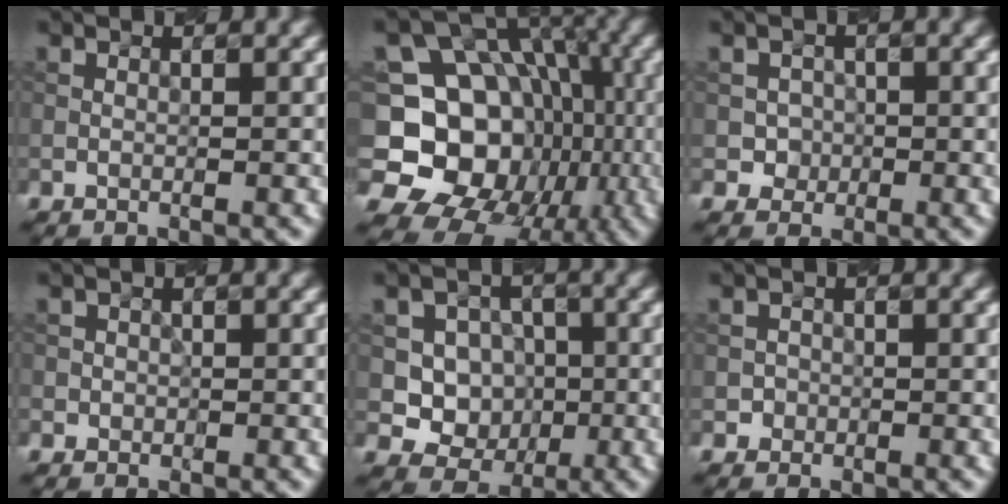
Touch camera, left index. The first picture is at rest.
{"total": 15.7, "force": [-2.6, 13.7, 7.1], "torque": [-0.116, -0.001, -0.072]}
{"total": 1.6, "force": [-0.3, 1.6, 0.2], "torque": [0.013, -0.001, -0.006]}
{"total": 0.9, "force": [0.0, 0.9, 0.1], "torque": [0.007, -0.002, -0.001]}
{"total": 6.4, "force": [-0.3, 5.9, 2.3], "torque": [-0.028, 0.019, -0.024]}
{"total": 0.9, "force": [-0.3, 0.9, -0.1], "torque": [0.014, 0.001, -0.006]}